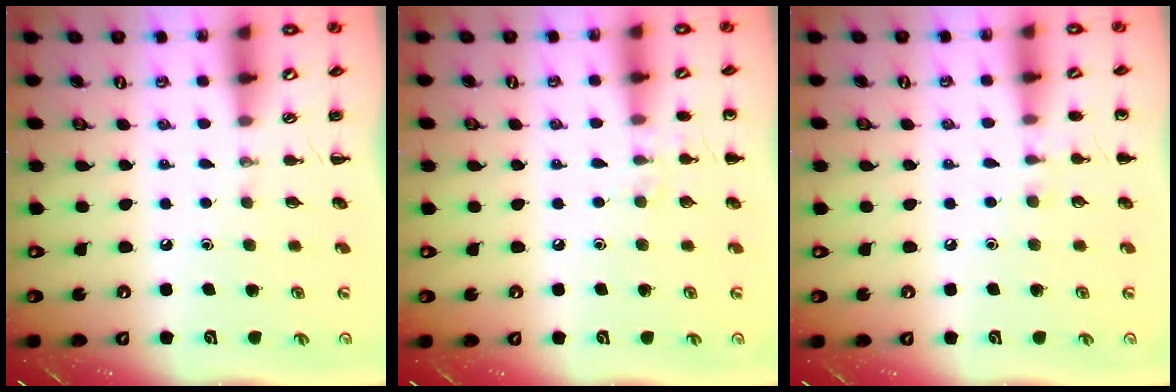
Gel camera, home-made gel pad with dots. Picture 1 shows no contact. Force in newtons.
{"total": 5.9, "press": 5.5, "slide": 1.9}
{"total": 5.5, "press": 5.2, "slide": 1.7}